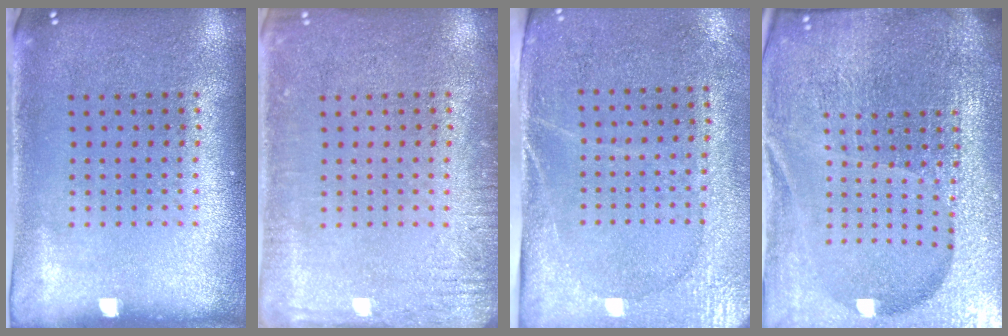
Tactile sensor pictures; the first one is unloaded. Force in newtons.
{"total": 2.3, "press": 2.2, "slide": 0.3}
{"total": 2.9, "press": 2.5, "slide": 1.4}
{"total": 7.0, "press": 6.0, "slide": 3.5}